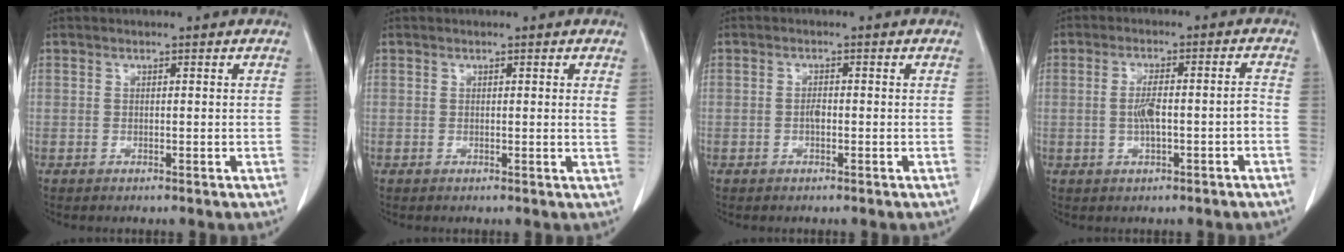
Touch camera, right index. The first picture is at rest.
{"total": 0.9, "force": [0.5, -0.1, 0.7], "torque": [-0.009, -0.002, 0.002]}
{"total": 1.2, "force": [-0.3, 0.4, 1.0], "torque": [-0.020, 0.002, -0.007]}
{"total": 5.4, "force": [-1.2, 1.1, 5.2], "torque": [-0.103, 0.016, -0.015]}